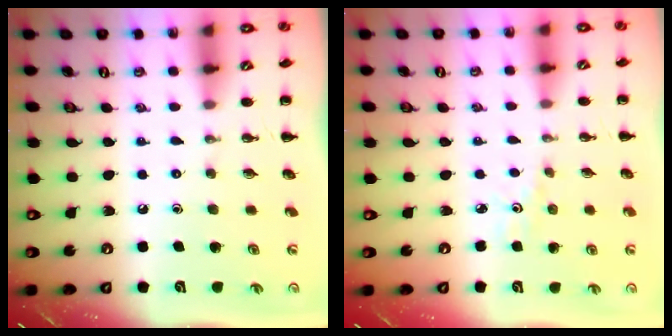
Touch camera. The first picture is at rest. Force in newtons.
{"total": 2.0, "press": 1.9, "slide": 0.7}